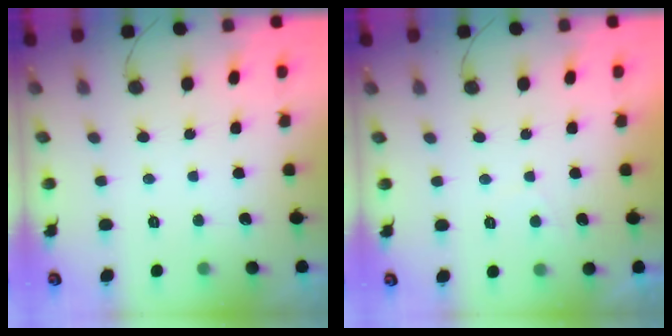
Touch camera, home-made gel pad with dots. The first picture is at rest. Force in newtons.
{"total": 2.0, "press": 1.9, "slide": 0.7}